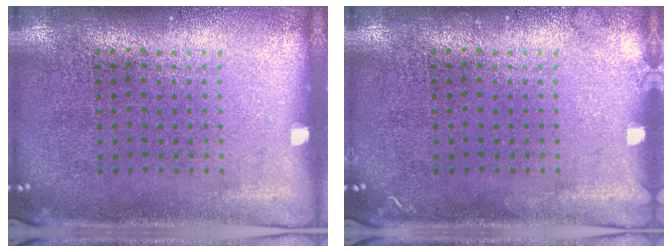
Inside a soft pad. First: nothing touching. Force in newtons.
{"total": 0.8, "press": 0.8, "slide": 0.1}